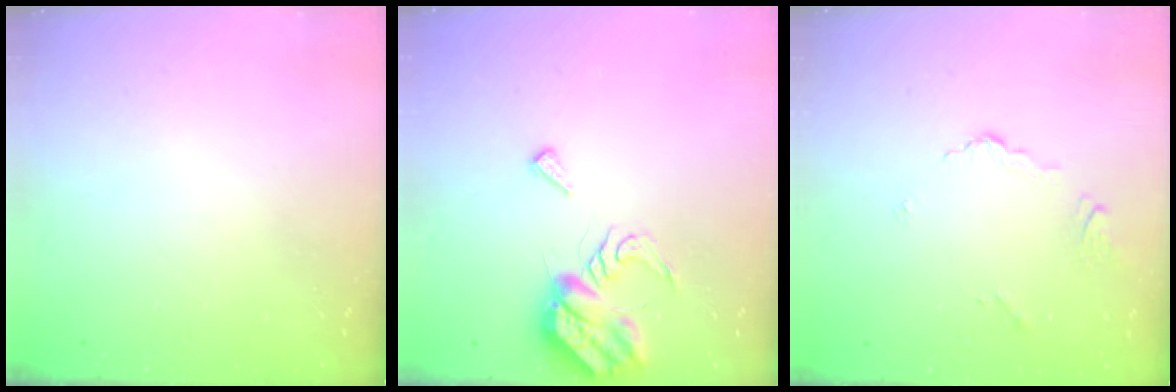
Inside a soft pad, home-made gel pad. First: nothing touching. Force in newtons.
{"total": 8.6, "press": 8.6, "slide": 0.7}
{"total": 3.1, "press": 3.0, "slide": 0.8}